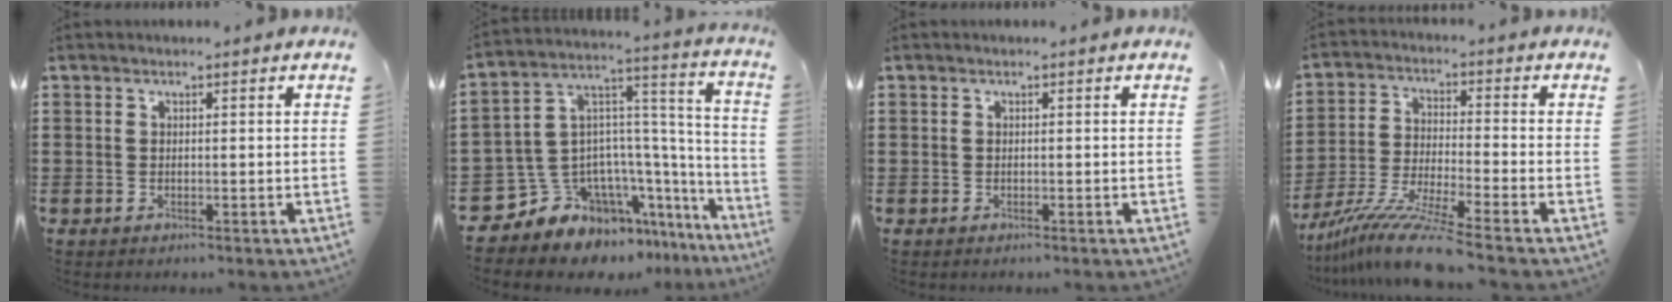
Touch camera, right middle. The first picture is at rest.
{"total": 9.2, "force": [-6.8, 5.9, 1.6], "torque": [-0.070, -0.012, -0.132]}
{"total": 0.0}
{"total": 9.6, "force": [-8.2, -0.1, 5.1], "torque": [-0.105, -0.004, -0.162]}